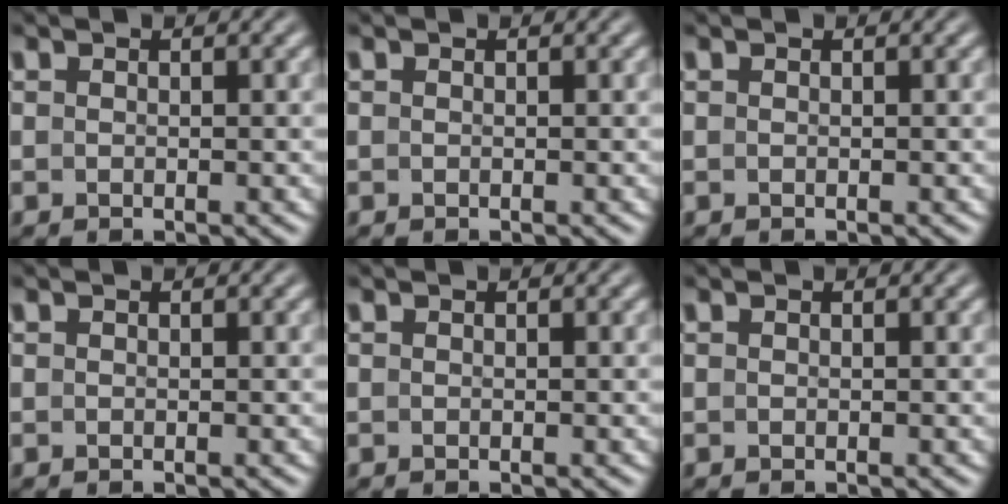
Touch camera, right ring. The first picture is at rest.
{"total": 0.0}
{"total": 0.0}
{"total": 0.0}
{"total": 0.0}
{"total": 0.0}